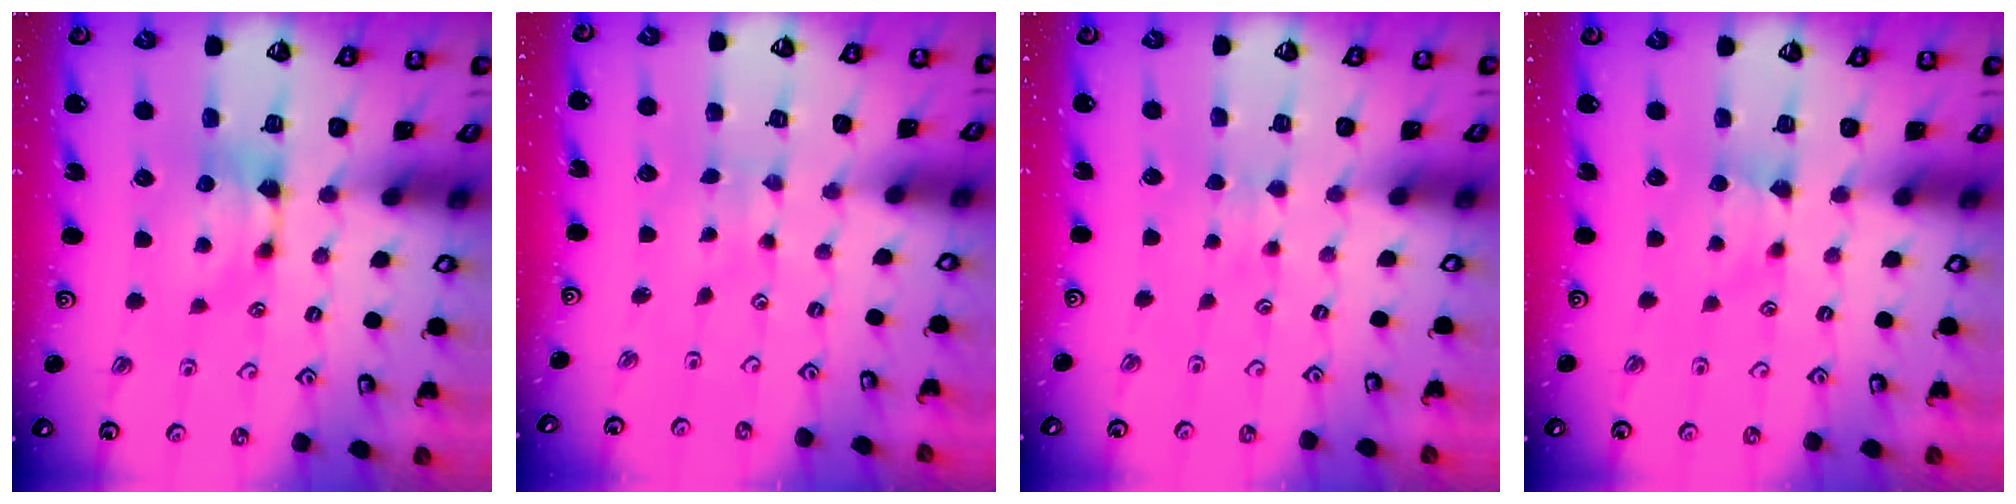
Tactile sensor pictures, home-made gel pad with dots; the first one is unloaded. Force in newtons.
{"total": 4.3, "press": 4.3, "slide": 0.2}
{"total": 2.5, "press": 2.5, "slide": 0.5}
{"total": 1.2, "press": 1.1, "slide": 0.4}